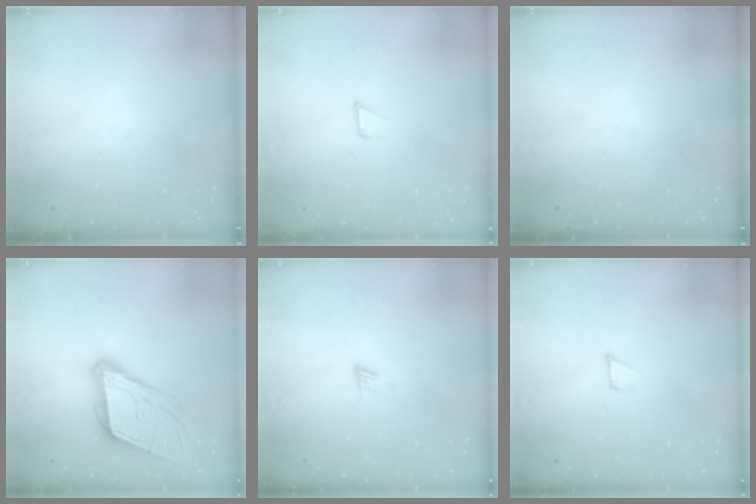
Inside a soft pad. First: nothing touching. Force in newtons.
{"total": 1.6, "press": 1.6, "slide": 0.1}
{"total": 0.0}
{"total": 16.0, "press": 15.6, "slide": 3.7}
{"total": 5.0, "press": 4.9, "slide": 0.5}
{"total": 1.3, "press": 1.3, "slide": 0.0}